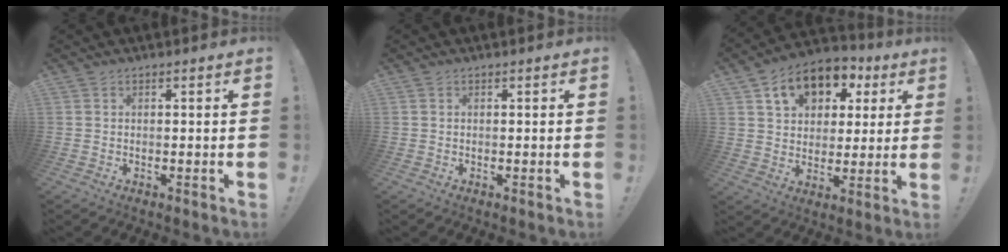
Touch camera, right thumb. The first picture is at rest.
{"total": 0.0}
{"total": 13.9, "force": [6.4, 10.1, 7.0], "torque": [-0.106, -0.023, 0.120]}